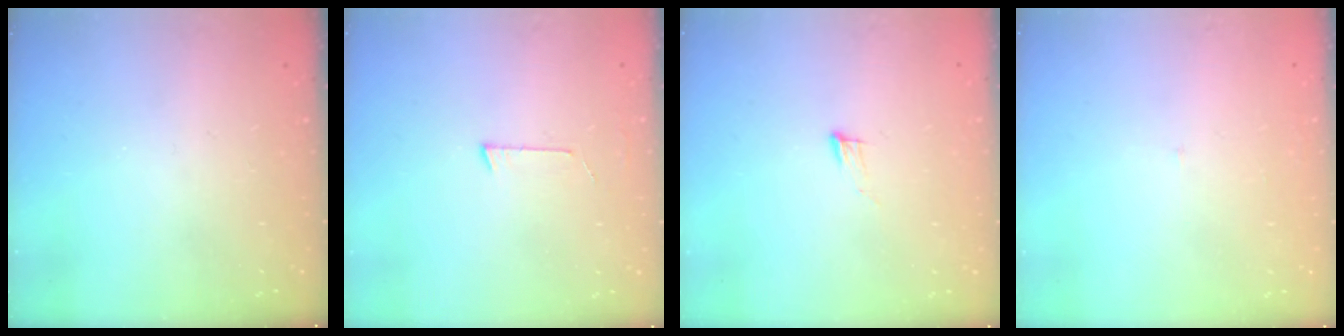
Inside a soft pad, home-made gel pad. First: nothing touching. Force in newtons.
{"total": 2.7, "press": 2.7, "slide": 0.2}
{"total": 5.2, "press": 5.1, "slide": 1.0}
{"total": 2.0, "press": 2.0, "slide": 0.1}